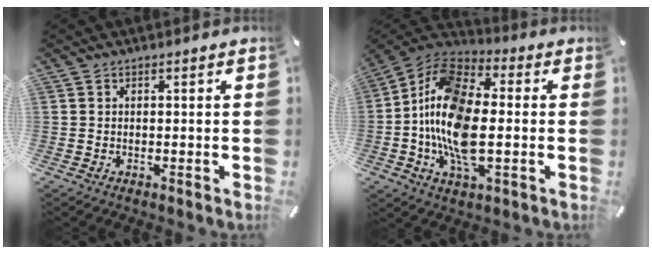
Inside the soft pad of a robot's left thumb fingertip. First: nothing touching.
{"total": 17.0, "force": [-2.2, 9.2, 14.1], "torque": [-0.310, 0.003, -0.044]}